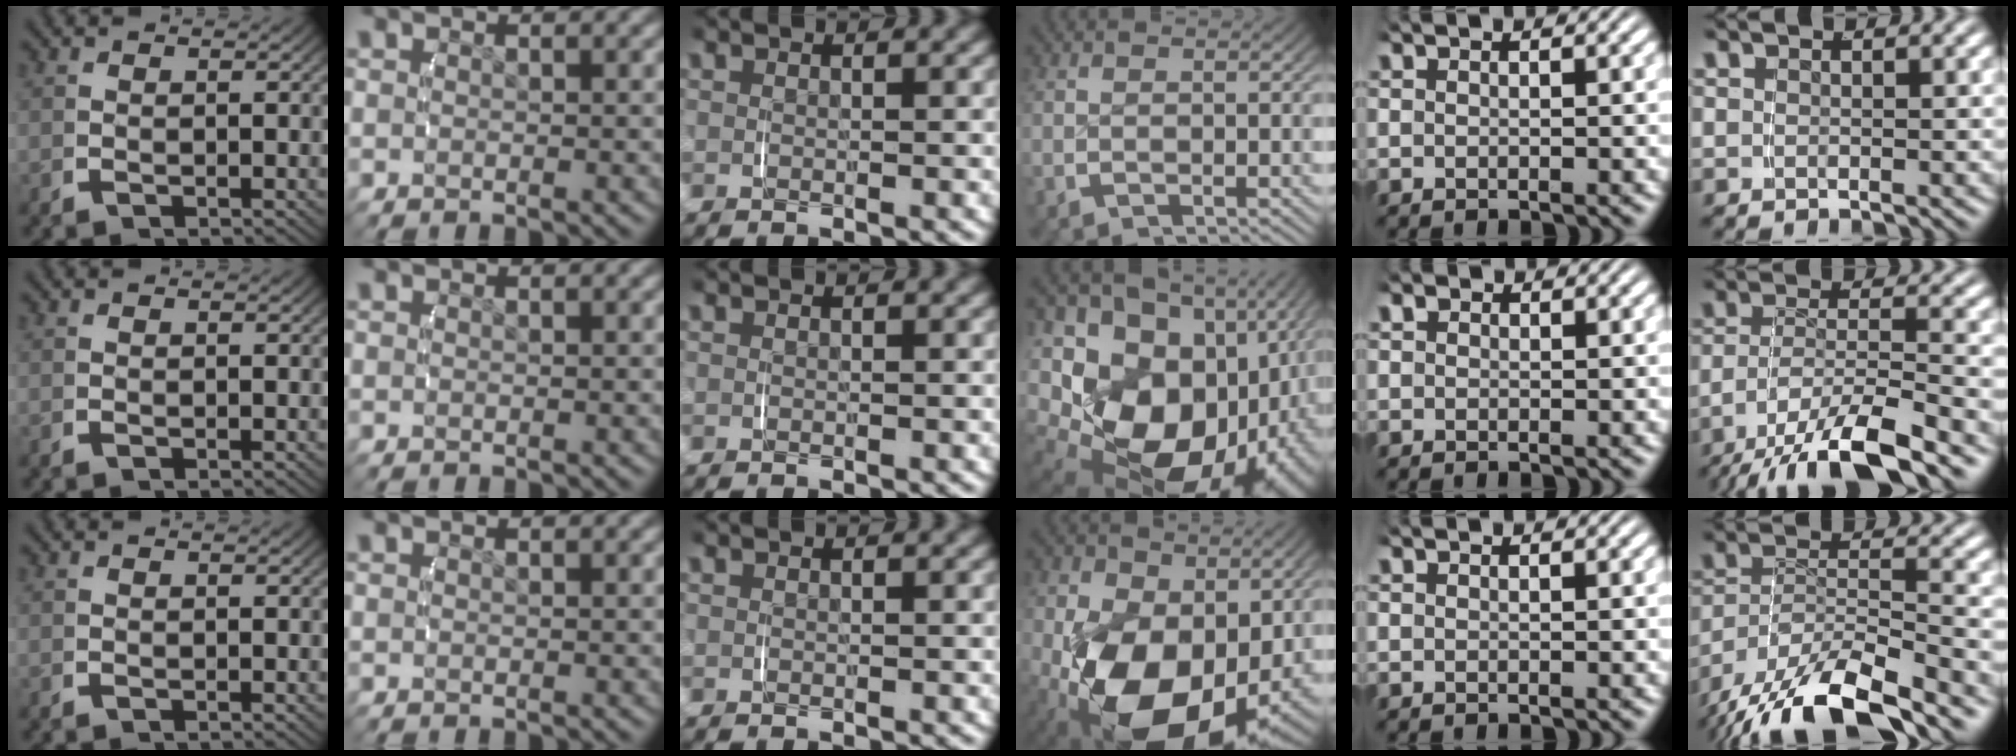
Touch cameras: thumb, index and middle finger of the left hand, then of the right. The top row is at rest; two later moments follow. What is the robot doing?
{"motion": "lift_and_place", "object": "backpack"}